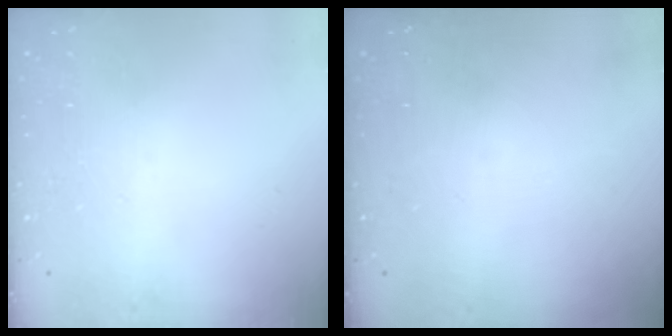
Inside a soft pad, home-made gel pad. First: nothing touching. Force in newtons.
{"total": 0.0}